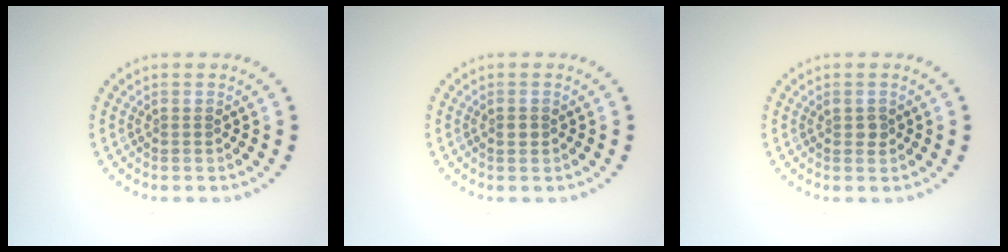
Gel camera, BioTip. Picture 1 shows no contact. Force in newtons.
{"total": 0.9, "press": 0.9, "slide": 0.1}
{"total": 0.9, "press": 0.9, "slide": 0.1}